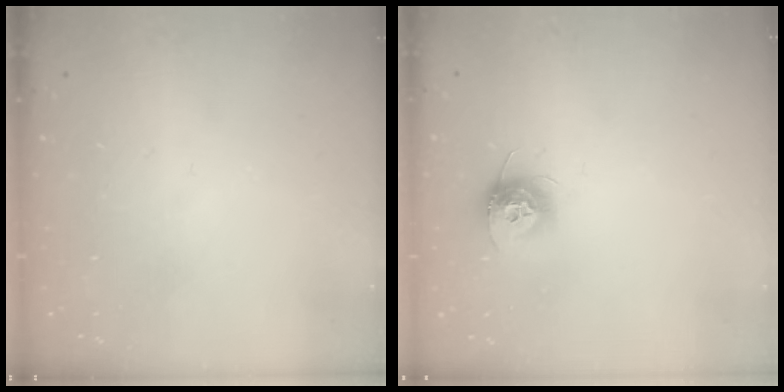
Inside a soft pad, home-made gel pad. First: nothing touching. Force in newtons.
{"total": 9.5, "press": 9.5, "slide": 0.4}